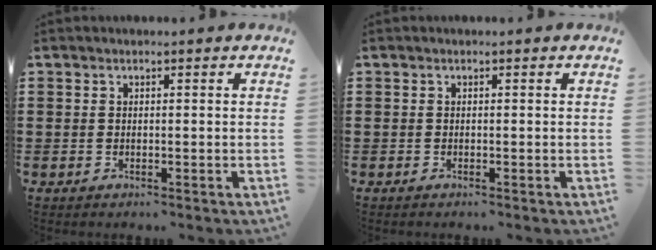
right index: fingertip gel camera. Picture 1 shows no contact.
{"total": 0.0}